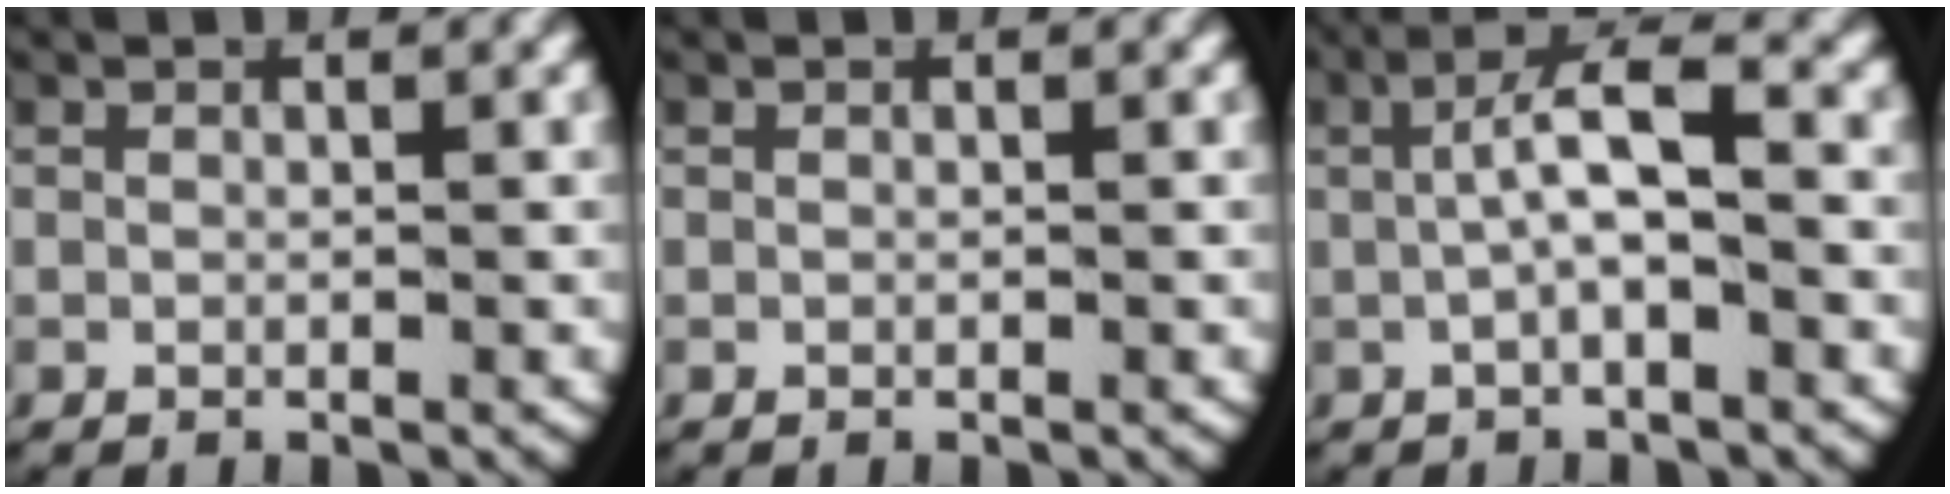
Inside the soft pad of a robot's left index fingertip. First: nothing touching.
{"total": 0.0}
{"total": 4.3, "force": [0.1, 1.4, 4.1], "torque": [-0.067, 0.010, -0.002]}